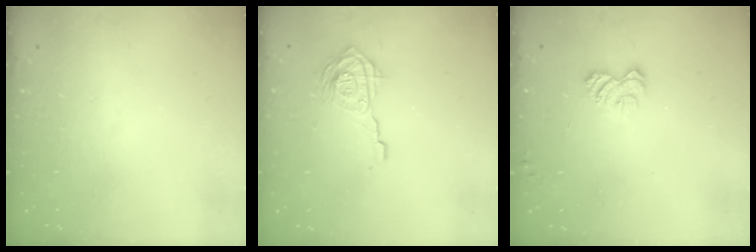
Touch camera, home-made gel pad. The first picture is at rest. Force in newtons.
{"total": 11.2, "press": 11.1, "slide": 0.9}
{"total": 5.5, "press": 5.4, "slide": 0.5}